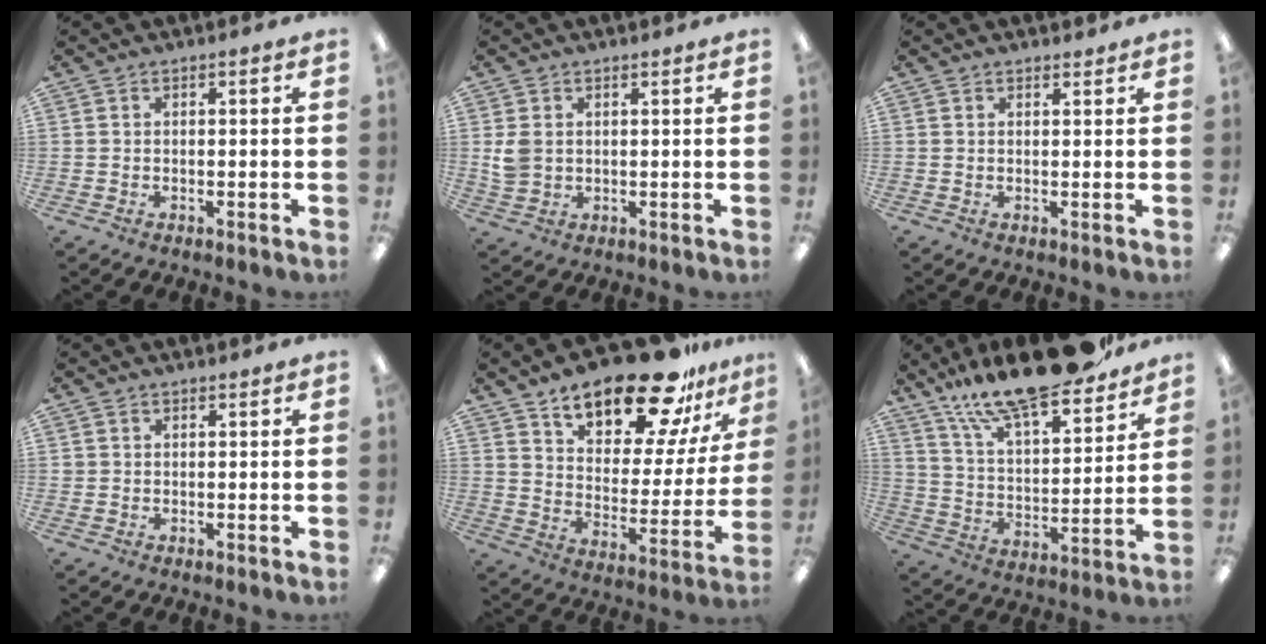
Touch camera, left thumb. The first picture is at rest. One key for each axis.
{"total": 4.3, "fx": 1.2, "fy": 3.5, "fz": 2.2, "tx": -0.037, "ty": 0.003, "tz": 0.023}
{"total": 1.0, "fx": 0.9, "fy": 0.4, "fz": 0.0, "tx": 0.008, "ty": -0.005, "tz": 0.017}
{"total": 0.7, "fx": 0.3, "fy": 0.6, "fz": 0.0, "tx": 0.001, "ty": 0.004, "tz": 0.005}
{"total": 21.5, "fx": 16.4, "fy": 7.7, "fz": 11.5, "tx": -0.176, "ty": -0.110, "tz": 0.276}
{"total": 20.4, "fx": 17.3, "fy": 4.7, "fz": 9.7, "tx": -0.165, "ty": -0.116, "tz": 0.297}